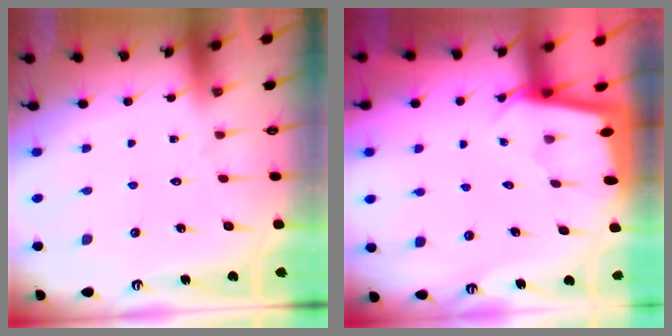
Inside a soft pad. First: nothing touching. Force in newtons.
{"total": 2.0, "press": 2.0, "slide": 0.2}